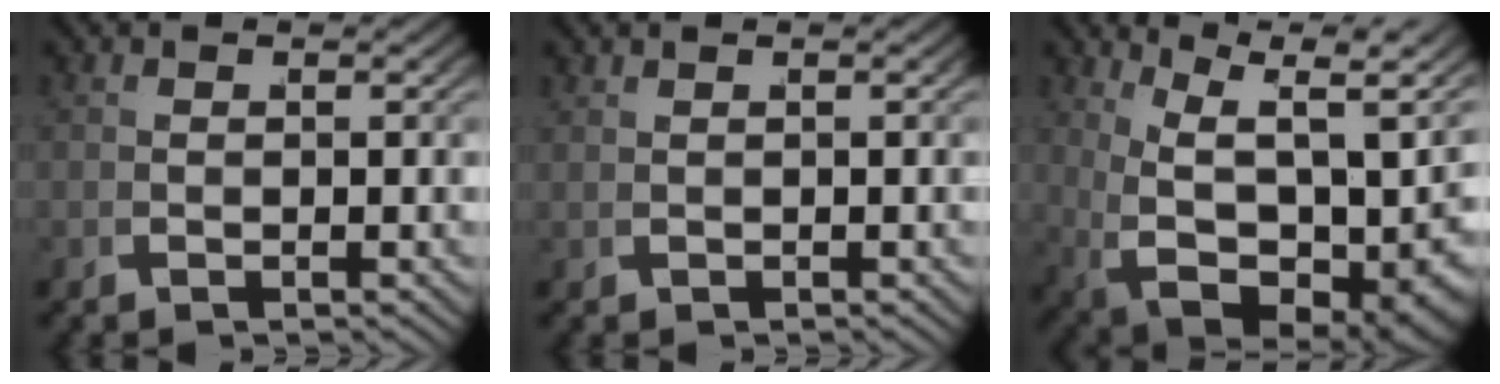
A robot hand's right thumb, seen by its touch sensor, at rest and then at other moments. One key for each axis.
{"total": 0.5, "fx": 0.5, "fy": 0.0, "fz": 0.1, "tx": 0.003, "ty": 0.001, "tz": 0.014}
{"total": 17.2, "fx": 0.5, "fy": 11.6, "fz": 12.7, "tx": -0.238, "ty": -0.052, "tz": 0.029}